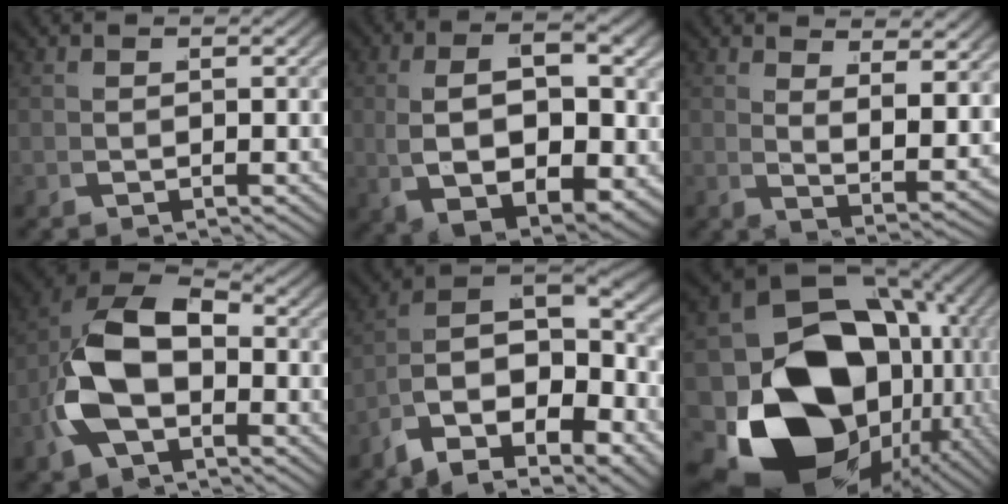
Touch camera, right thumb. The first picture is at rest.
{"total": 10.6, "force": [0.1, 6.3, 8.5], "torque": [-0.160, -0.017, 0.018]}
{"total": 4.9, "force": [3.0, 1.5, 3.6], "torque": [-0.050, -0.006, 0.050]}
{"total": 10.2, "force": [-0.3, 7.1, 7.2], "torque": [-0.186, -0.025, 0.007]}
{"total": 14.6, "force": [-0.9, 10.4, 10.2], "torque": [-0.212, -0.039, -0.014]}
{"total": 26.6, "force": [-4.3, 18.5, 18.7], "torque": [-0.333, -0.081, -0.037]}